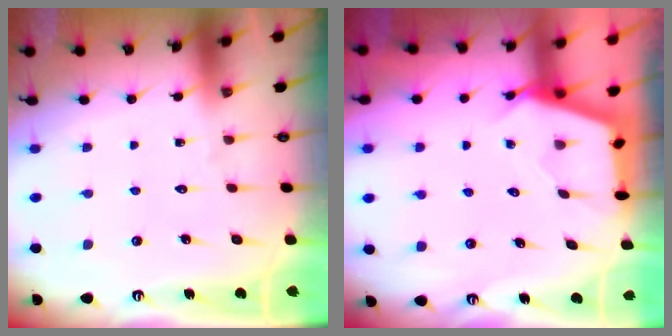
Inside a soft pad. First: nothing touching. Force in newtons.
{"total": 3.2, "press": 3.2, "slide": 0.3}